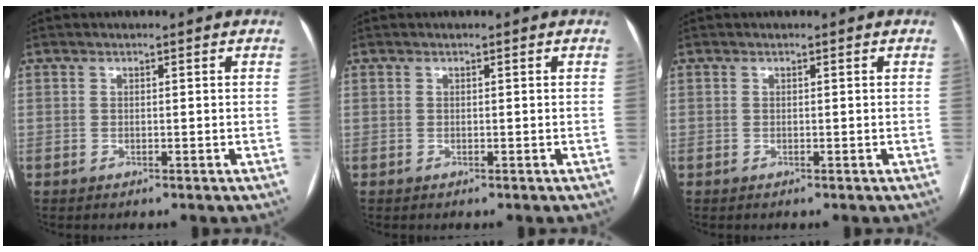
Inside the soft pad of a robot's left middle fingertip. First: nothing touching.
{"total": 0.0}
{"total": 0.0}